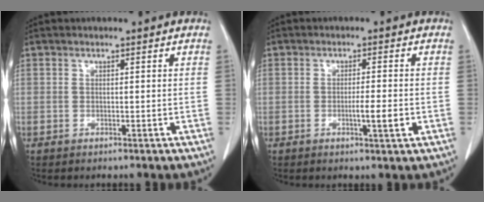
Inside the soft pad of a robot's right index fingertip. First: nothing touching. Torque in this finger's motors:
{"motor_torque": [0.38, -0.29, 0.20, 0.06]}